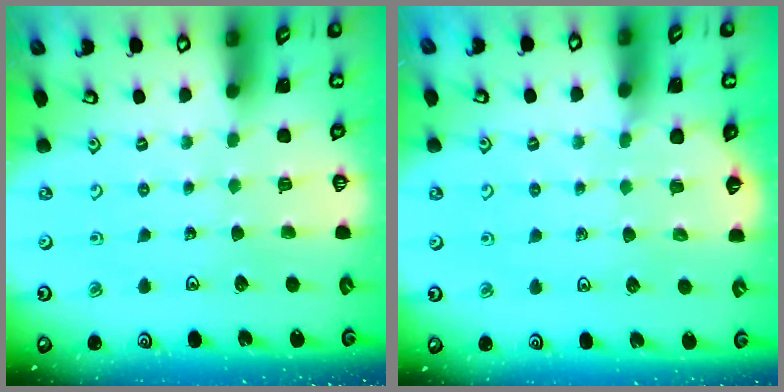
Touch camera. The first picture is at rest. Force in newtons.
{"total": 4.7, "press": 4.7, "slide": 0.7}